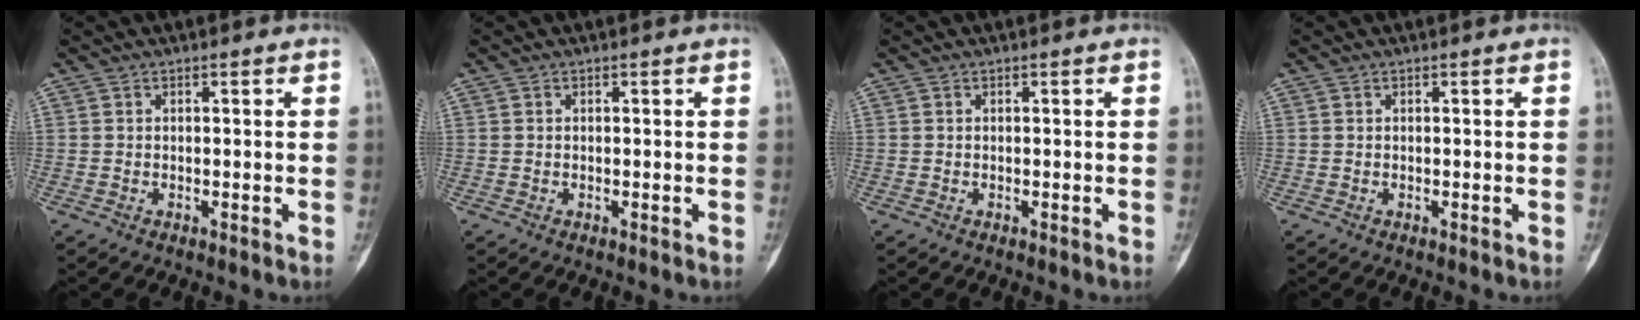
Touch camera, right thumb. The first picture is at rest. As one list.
[{"total": 0.0}, {"total": 0.0}, {"total": 0.0}]